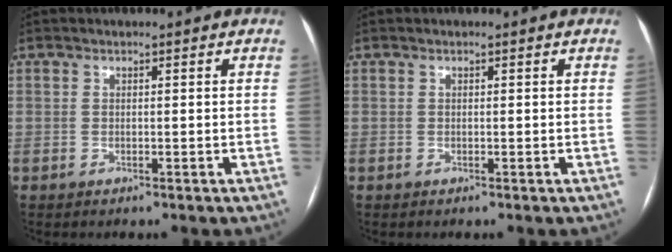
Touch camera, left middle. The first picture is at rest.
{"total": 0.0}